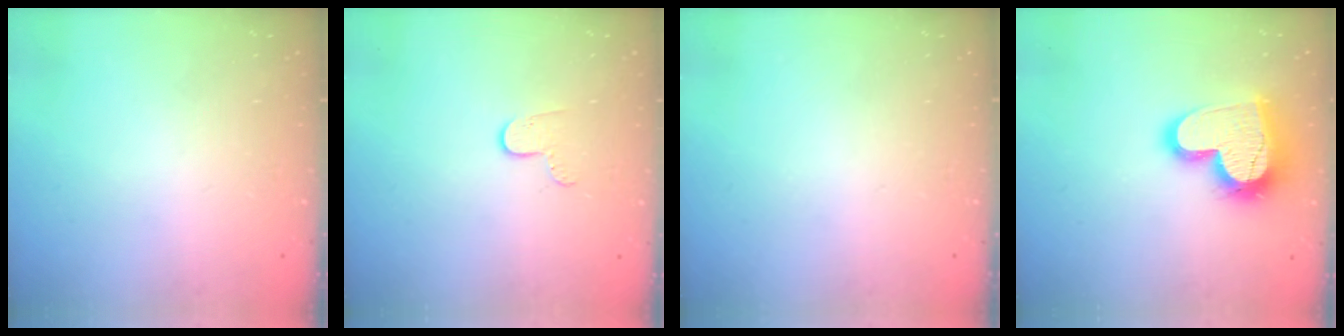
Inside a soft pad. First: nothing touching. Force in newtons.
{"total": 6.0, "press": 6.0, "slide": 0.5}
{"total": 0.0}
{"total": 18.6, "press": 18.5, "slide": 1.5}